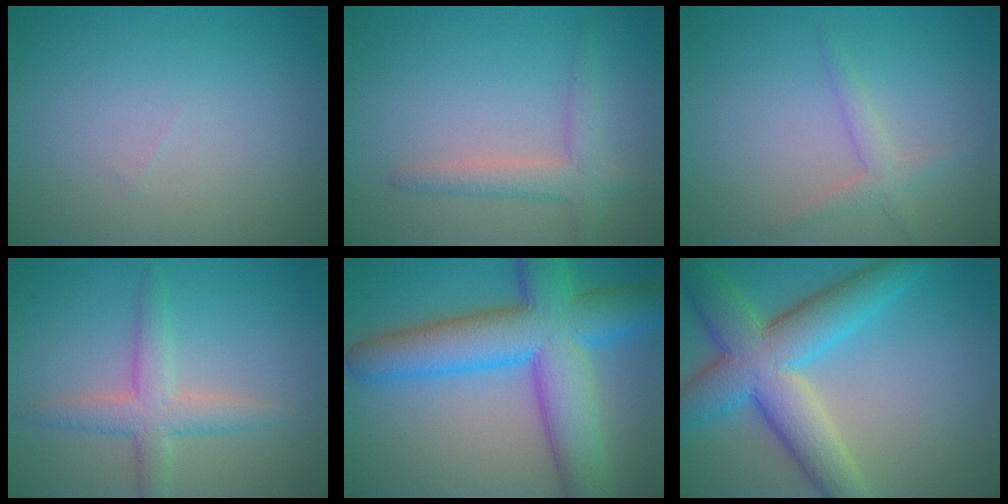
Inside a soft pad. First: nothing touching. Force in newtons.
{"total": 2.7, "press": 2.7, "slide": 0.2}
{"total": 1.7, "press": 1.6, "slide": 0.1}
{"total": 3.5, "press": 3.5, "slide": 0.0}
{"total": 10.1, "press": 10.1, "slide": 0.3}
{"total": 9.2, "press": 9.2, "slide": 0.4}